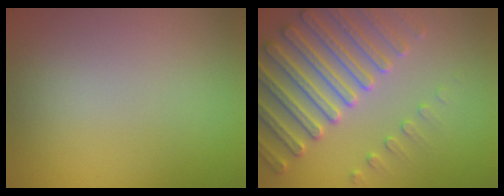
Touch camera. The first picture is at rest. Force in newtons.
{"total": 6.7, "press": 6.5, "slide": 1.6}